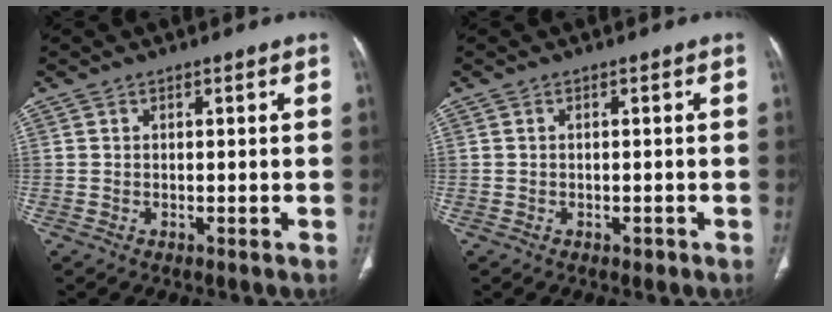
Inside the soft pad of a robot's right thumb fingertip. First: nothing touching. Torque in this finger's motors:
{"motor_torque": [0.34, 0.54, -0.20, 0.02, -0.01]}